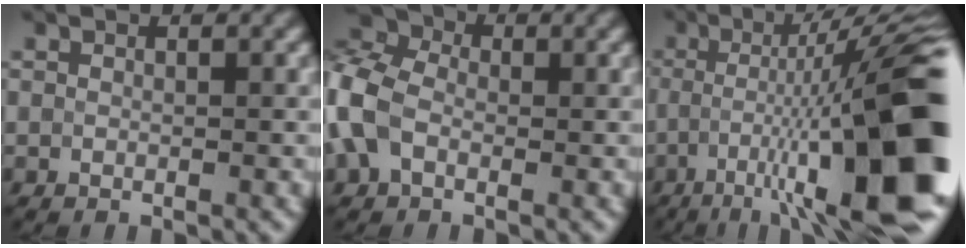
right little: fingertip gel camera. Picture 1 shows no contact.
{"total": 6.2, "force": [-1.1, 4.4, 4.2], "torque": [-0.121, 0.011, -0.041]}
{"total": 16.6, "force": [-2.7, 3.6, 15.9], "torque": [-0.205, 0.025, -0.041]}